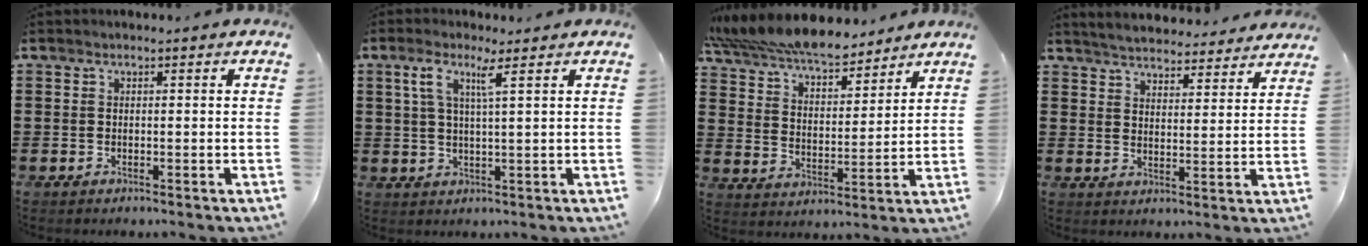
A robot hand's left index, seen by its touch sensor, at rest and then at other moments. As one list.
[{"total": 4.1, "force": [2.3, 0.3, 3.4], "torque": [-0.077, -0.002, 0.038]}, {"total": 8.1, "force": [7.7, 0.7, 2.6], "torque": [-0.083, -0.041, 0.136]}, {"total": 4.7, "force": [4.7, -0.2, 0.3], "torque": [-0.027, -0.029, 0.082]}]